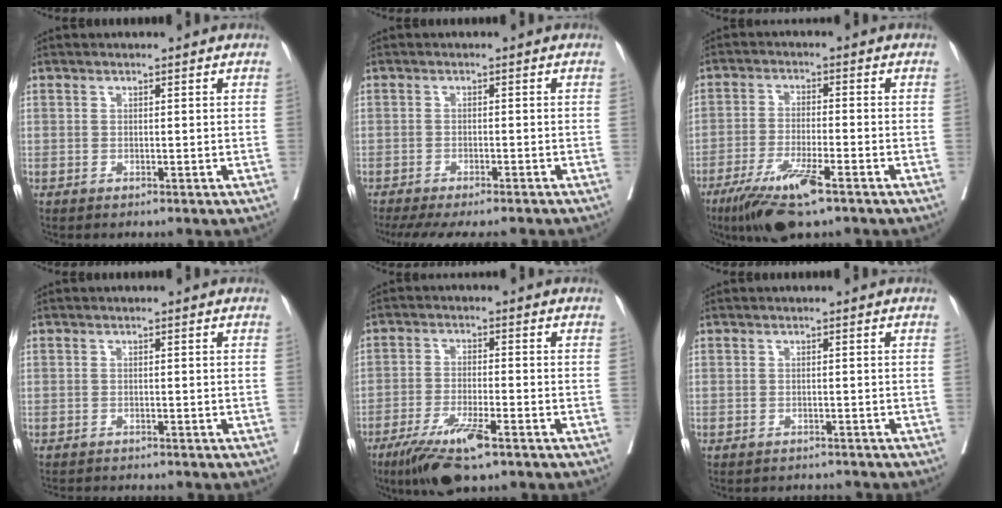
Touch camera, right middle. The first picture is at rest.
{"total": 12.4, "force": [-10.8, 2.6, 5.6], "torque": [-0.094, -0.016, -0.143]}
{"total": 9.7, "force": [-6.0, 1.2, 7.5], "torque": [-0.144, -0.024, -0.101]}
{"total": 4.7, "force": [-4.6, 0.3, 1.2], "torque": [-0.009, -0.011, -0.069]}
{"total": 8.9, "force": [-5.6, 1.2, 6.8], "torque": [-0.130, -0.021, -0.095]}
{"total": 3.4, "force": [-3.4, 0.5, -0.1], "torque": [0.006, -0.007, -0.045]}